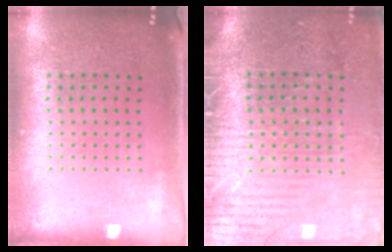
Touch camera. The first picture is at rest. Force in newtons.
{"total": 3.7, "press": 3.3, "slide": 1.6}